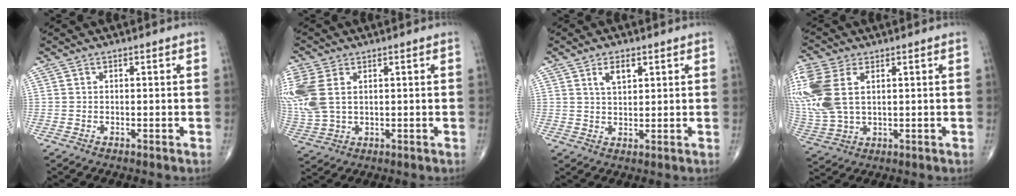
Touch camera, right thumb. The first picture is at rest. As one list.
[{"total": 13.0, "force": [3.1, 8.6, 9.3], "torque": [-0.256, -0.002, 0.071]}, {"total": 4.0, "force": [2.0, 2.0, 2.8], "torque": [-0.041, -0.011, 0.036]}, {"total": 17.6, "force": [4.6, 10.8, 13.0], "torque": [-0.346, 0.002, 0.097]}]